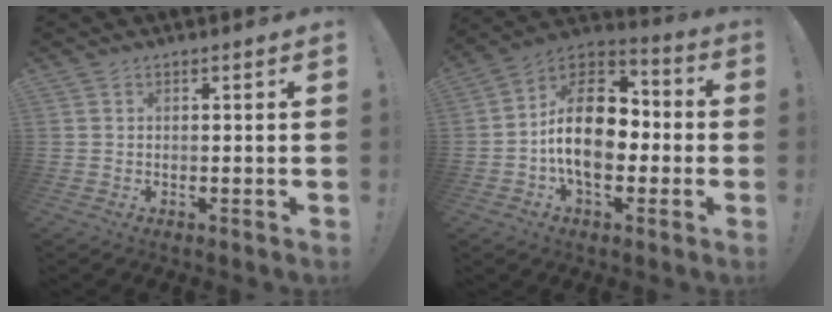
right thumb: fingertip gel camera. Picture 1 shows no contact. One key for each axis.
{"total": 19.6, "fx": -1.7, "fy": 12.5, "fz": 15.0, "tx": -0.270, "ty": 0.025, "tz": -0.021}